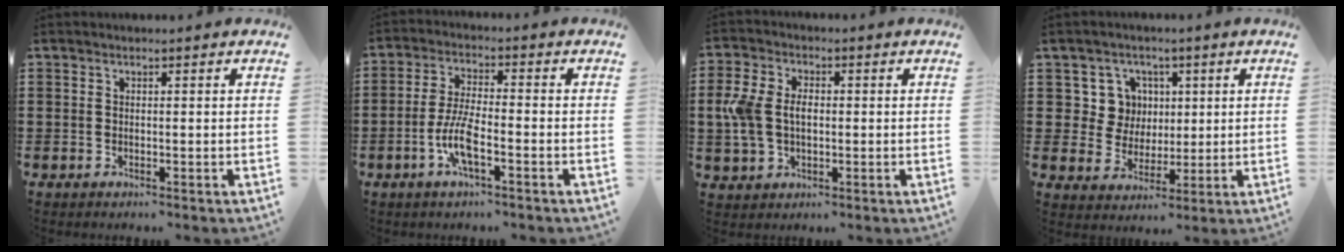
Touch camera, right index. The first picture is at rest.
{"total": 6.5, "force": [-2.7, 1.5, 5.7], "torque": [-0.133, -0.012, -0.057]}
{"total": 5.9, "force": [-0.1, 4.0, 4.3], "torque": [-0.125, 0.000, -0.014]}
{"total": 6.9, "force": [2.0, 6.4, 1.6], "torque": [-0.056, 0.015, 0.038]}